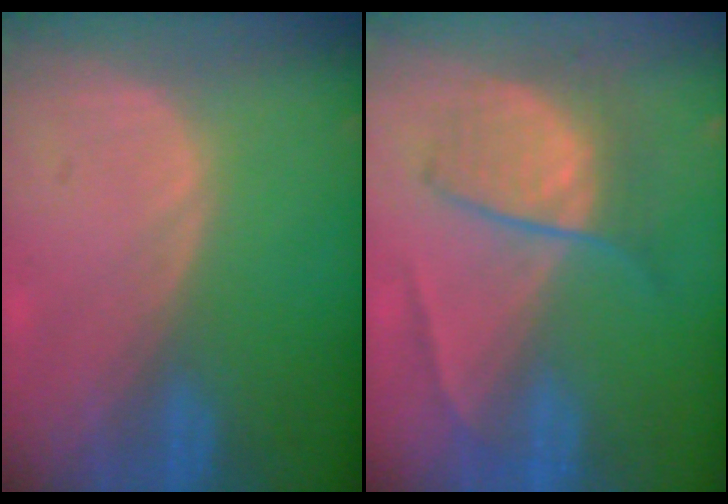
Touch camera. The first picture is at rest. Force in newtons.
{"total": 6.7, "press": 6.5, "slide": 1.4}